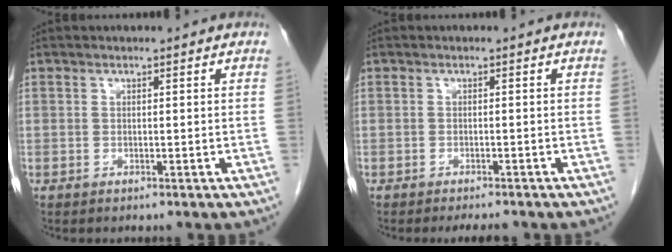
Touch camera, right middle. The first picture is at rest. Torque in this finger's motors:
{"motor_torque": [0.16, -0.08, 0.00, 0.00]}